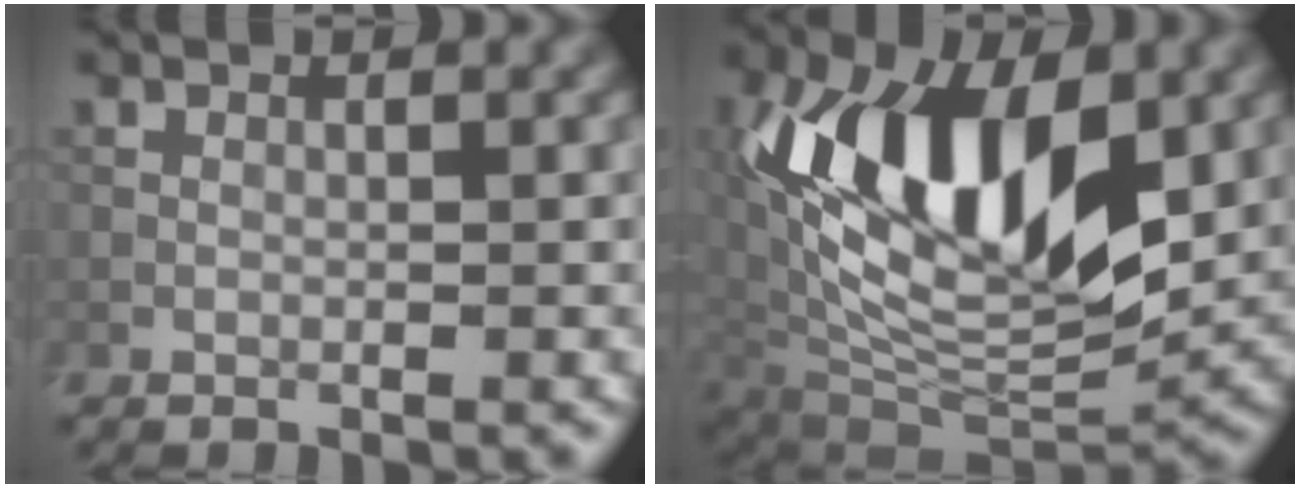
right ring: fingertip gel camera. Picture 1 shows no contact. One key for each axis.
{"total": 14.3, "fx": 2.4, "fy": 7.6, "fz": 11.9, "tx": -0.213, "ty": -0.009, "tz": 0.039}